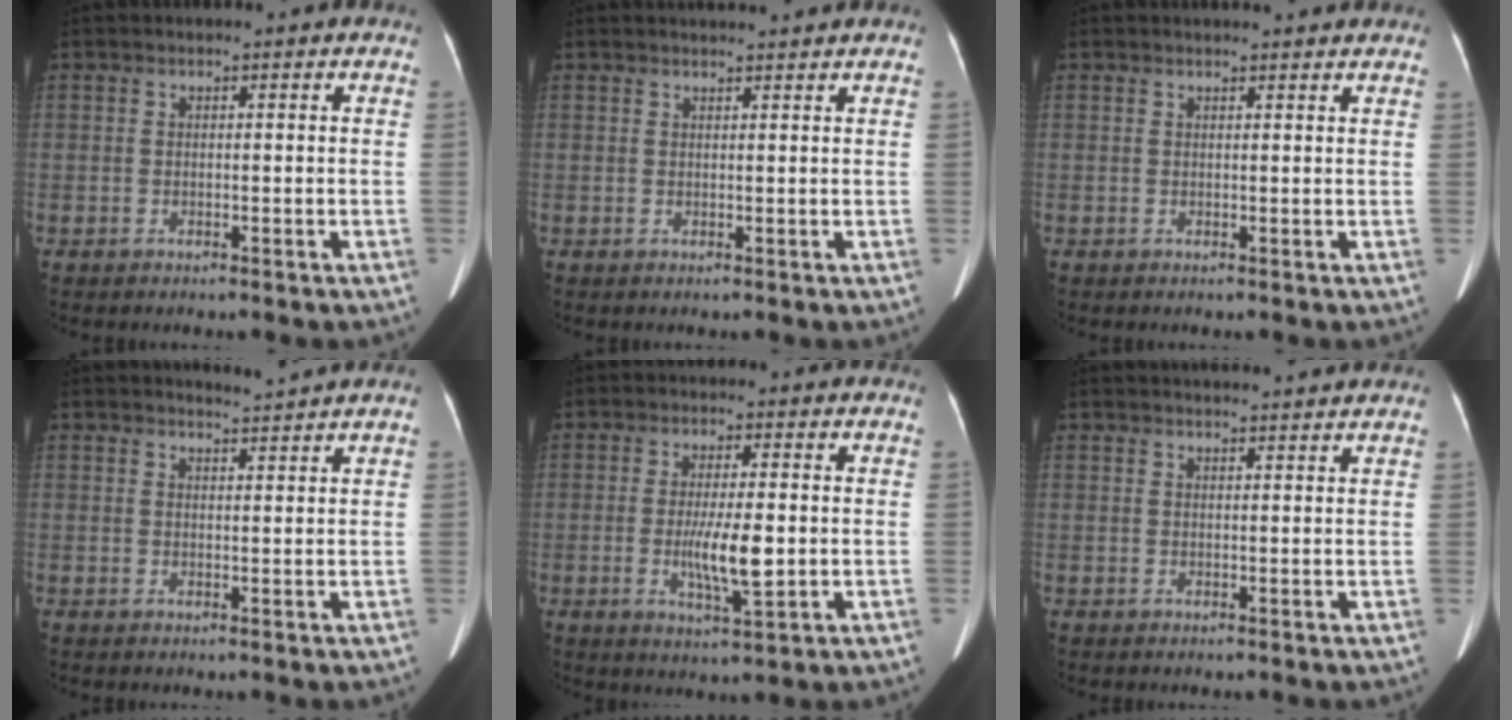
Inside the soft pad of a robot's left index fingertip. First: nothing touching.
{"total": 3.6, "force": [3.5, -0.1, 0.9], "torque": [-0.016, 0.017, 0.043]}
{"total": 4.2, "force": [4.0, 0.4, 1.3], "torque": [-0.021, 0.014, 0.041]}
{"total": 2.1, "force": [1.8, -1.0, -0.3], "torque": [-0.009, -0.012, 0.037]}
{"total": 6.7, "force": [-0.7, 1.3, 6.6], "torque": [-0.124, -0.013, -0.012]}
{"total": 6.3, "force": [6.1, -0.1, 1.6], "torque": [-0.025, 0.020, 0.068]}